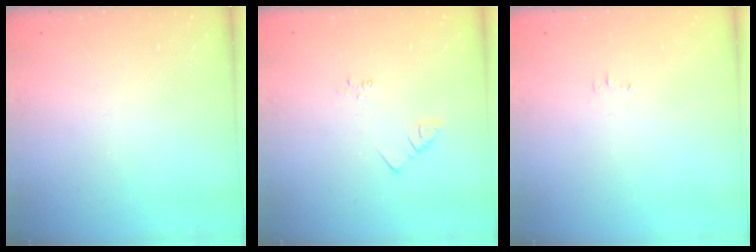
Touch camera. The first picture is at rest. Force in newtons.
{"total": 2.5, "press": 2.5, "slide": 0.5}
{"total": 3.0, "press": 3.0, "slide": 0.5}